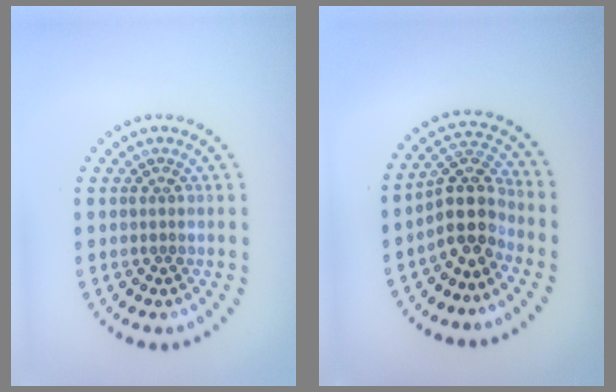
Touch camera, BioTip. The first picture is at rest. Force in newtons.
{"total": 4.3, "press": 3.4, "slide": 2.5}